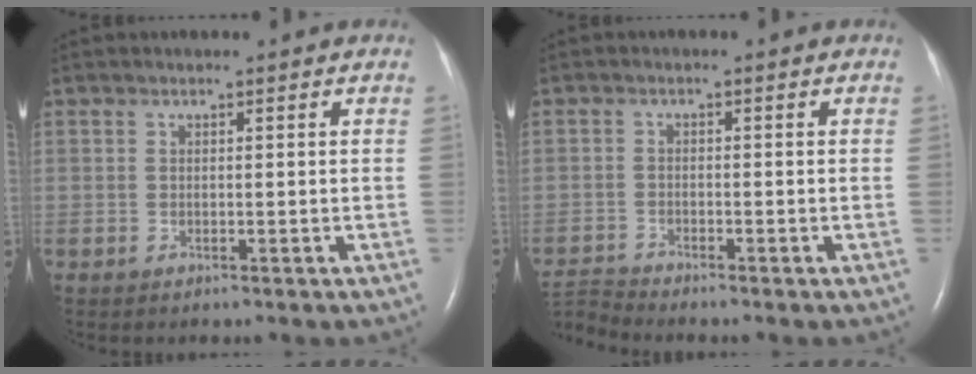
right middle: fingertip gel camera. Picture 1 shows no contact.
{"total": 3.8, "force": [-3.5, -1.4, -0.4], "torque": [-0.008, -0.013, -0.068]}